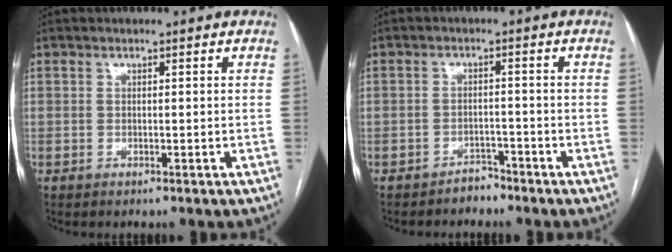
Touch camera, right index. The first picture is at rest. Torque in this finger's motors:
{"motor_torque": [-0.15, 0.08, -0.12, -0.05]}